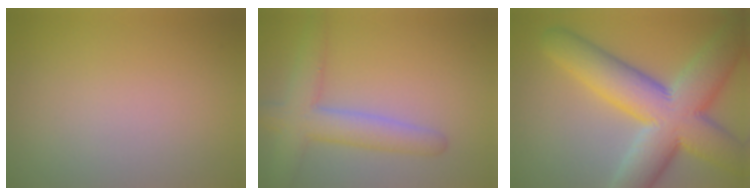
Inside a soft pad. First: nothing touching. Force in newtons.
{"total": 4.9, "press": 4.9, "slide": 0.3}
{"total": 12.6, "press": 12.6, "slide": 0.7}